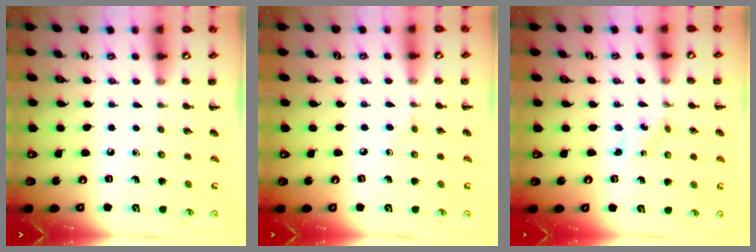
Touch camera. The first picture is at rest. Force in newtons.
{"total": 2.7, "press": 2.5, "slide": 1.2}
{"total": 0.0}